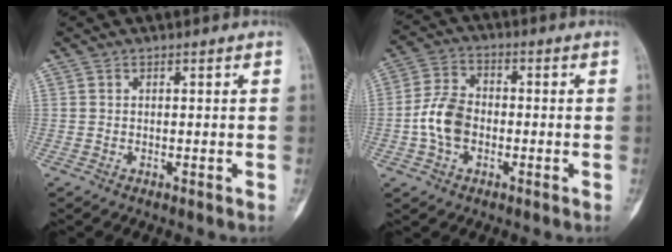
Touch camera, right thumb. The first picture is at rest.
{"total": 8.4, "force": [-1.6, 5.8, 5.8], "torque": [-0.103, 0.021, -0.040]}